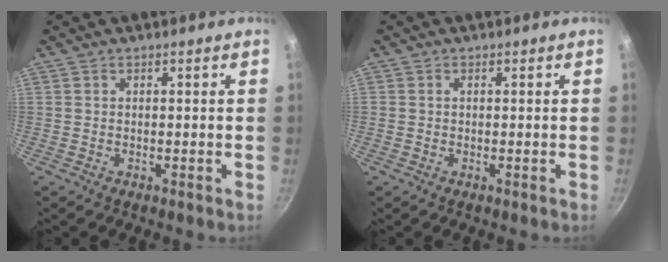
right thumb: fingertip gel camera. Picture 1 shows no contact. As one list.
[{"total": 0.6, "force": [0.2, 0.5, 0.3], "torque": [-0.005, 0.003, 0.002]}]